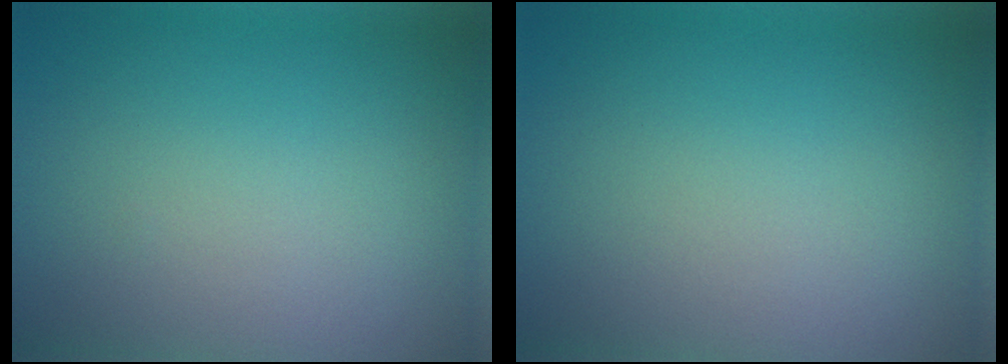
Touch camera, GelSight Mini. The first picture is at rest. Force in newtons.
{"total": 0.0}